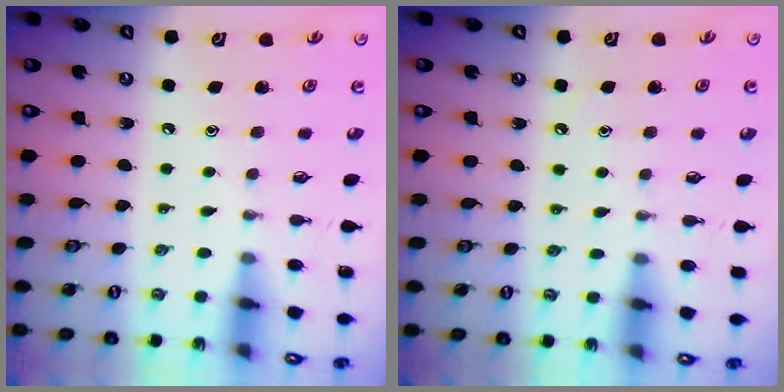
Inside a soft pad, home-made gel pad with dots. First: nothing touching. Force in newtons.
{"total": 4.4, "press": 4.3, "slide": 0.7}